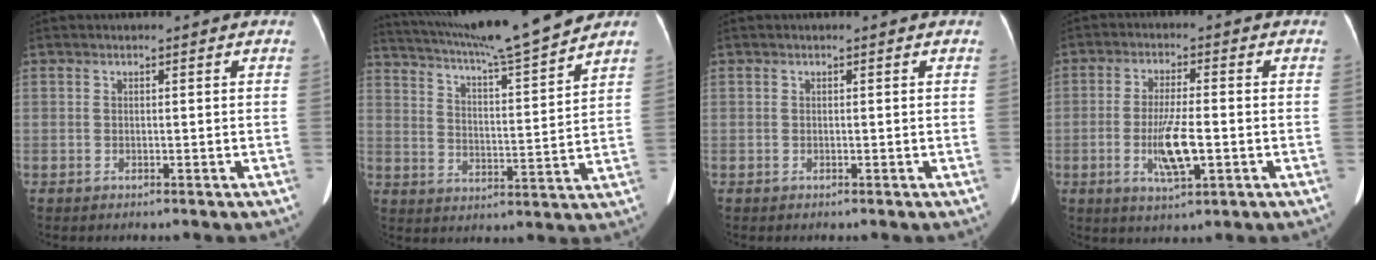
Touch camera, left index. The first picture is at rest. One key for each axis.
{"total": 17.7, "fx": 15.7, "fy": -0.5, "fz": 8.2, "tx": -0.144, "ty": -0.006, "tz": 0.243}
{"total": 0.0}
{"total": 7.4, "fx": -1.8, "fy": 1.3, "fz": 7.0, "tx": -0.136, "ty": -0.007, "tz": -0.031}